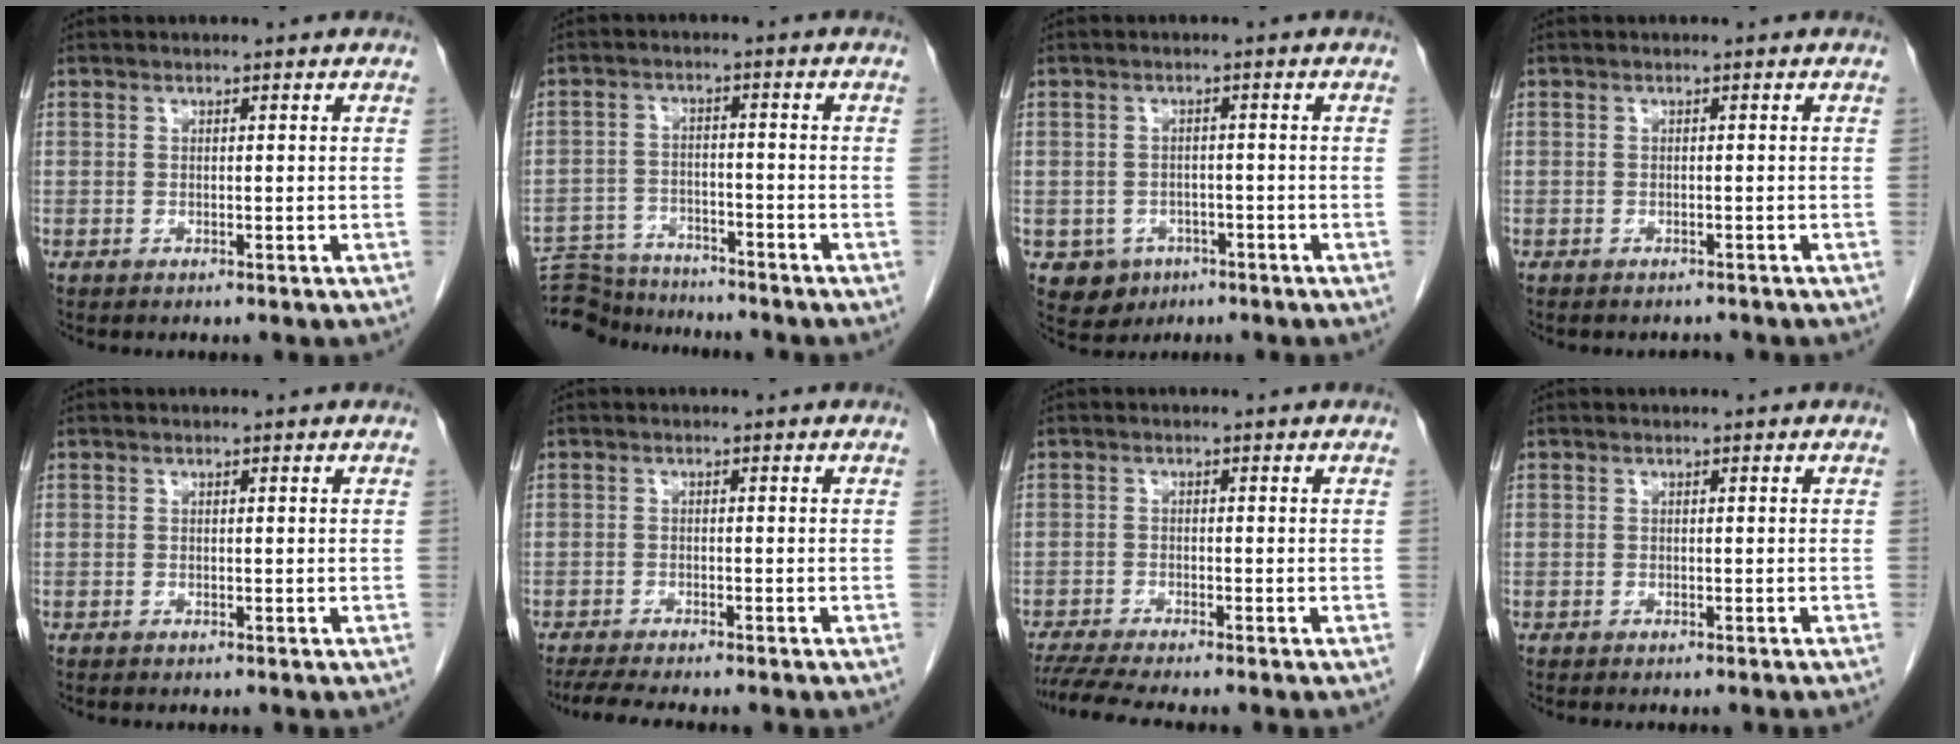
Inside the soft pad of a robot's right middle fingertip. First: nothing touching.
{"total": 11.1, "force": [-10.8, 2.3, 1.5], "torque": [-0.029, 0.011, -0.170]}
{"total": 4.4, "force": [-2.1, 3.7, 1.0], "torque": [-0.012, 0.006, -0.024]}
{"total": 3.1, "force": [-2.8, 1.1, 0.8], "torque": [-0.008, -0.004, -0.032]}
{"total": 0.0}
{"total": 6.6, "force": [-5.6, 0.7, 3.5], "torque": [-0.050, -0.012, -0.084]}
{"total": 6.4, "force": [-5.6, -0.4, 3.1], "torque": [-0.047, -0.016, -0.093]}
{"total": 1.5, "force": [-1.3, -0.2, 0.7], "torque": [-0.004, 0.005, -0.015]}